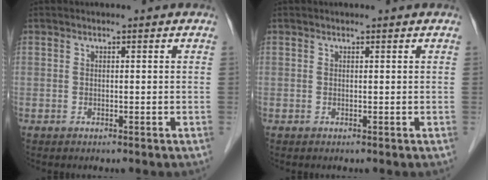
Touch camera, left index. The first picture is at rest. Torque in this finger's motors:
{"motor_torque": [0.11, -0.03, 0.00, -0.01]}